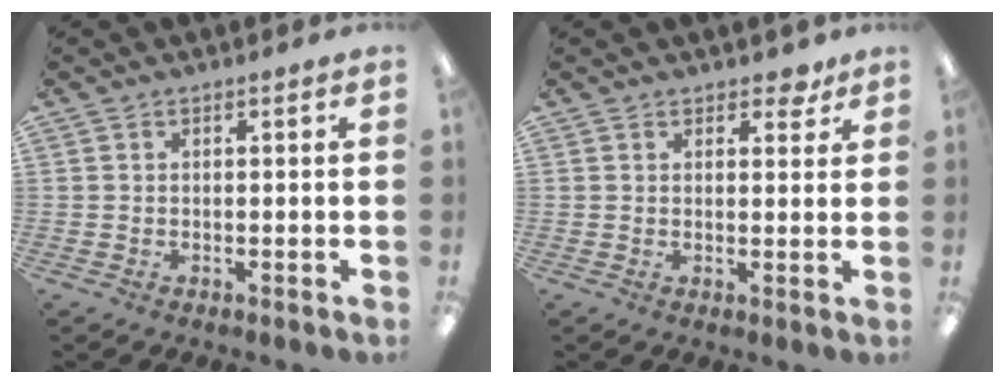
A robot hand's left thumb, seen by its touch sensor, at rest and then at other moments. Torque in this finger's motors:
{"motor_torque": [-0.02, 0.07, -0.30, 0.10, 0.02]}